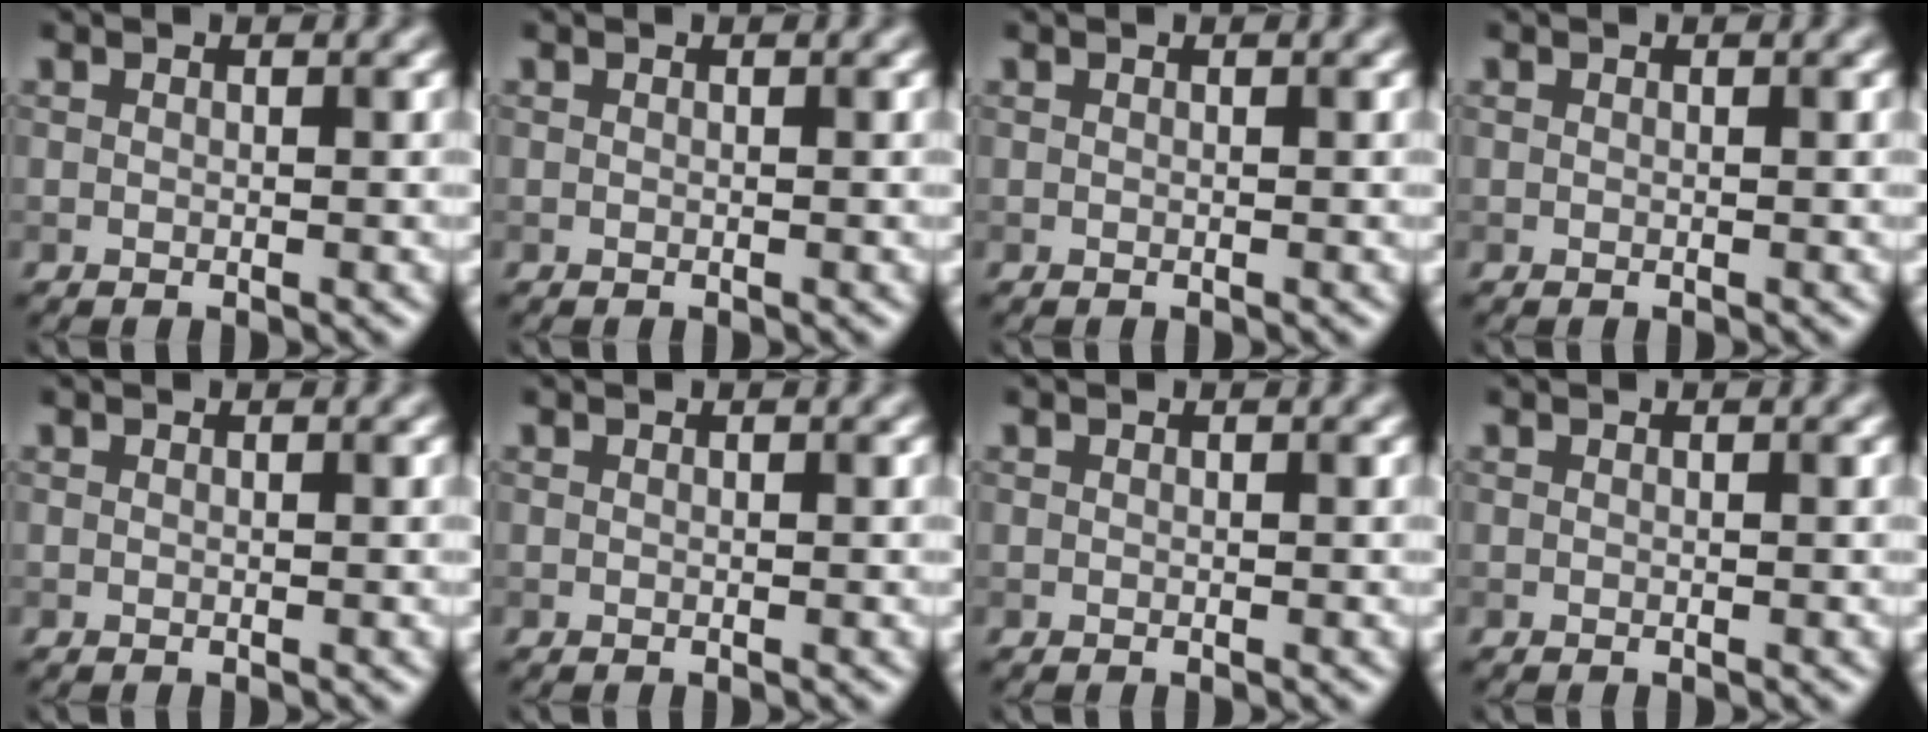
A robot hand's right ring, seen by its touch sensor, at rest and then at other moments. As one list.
[{"total": 0.0}, {"total": 0.0}, {"total": 0.0}, {"total": 0.0}, {"total": 0.0}, {"total": 0.0}, {"total": 0.0}]